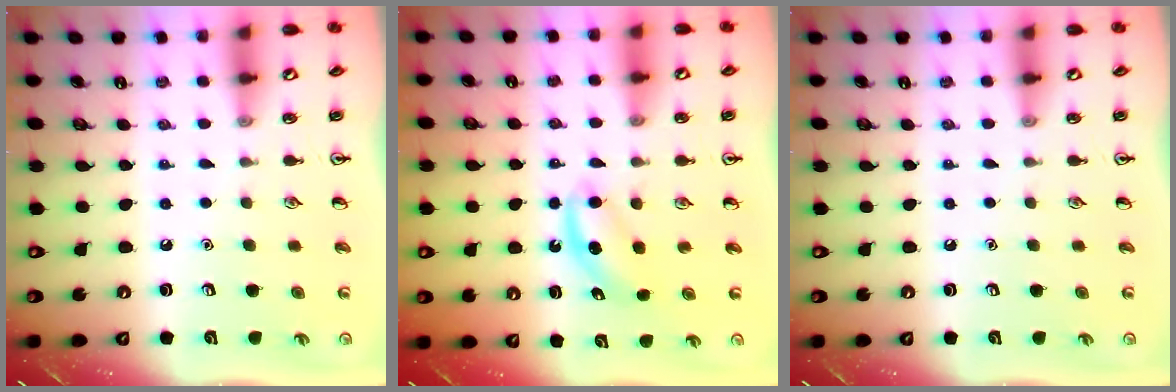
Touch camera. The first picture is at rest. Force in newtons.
{"total": 4.2, "press": 4.2, "slide": 0.8}
{"total": 0.0}